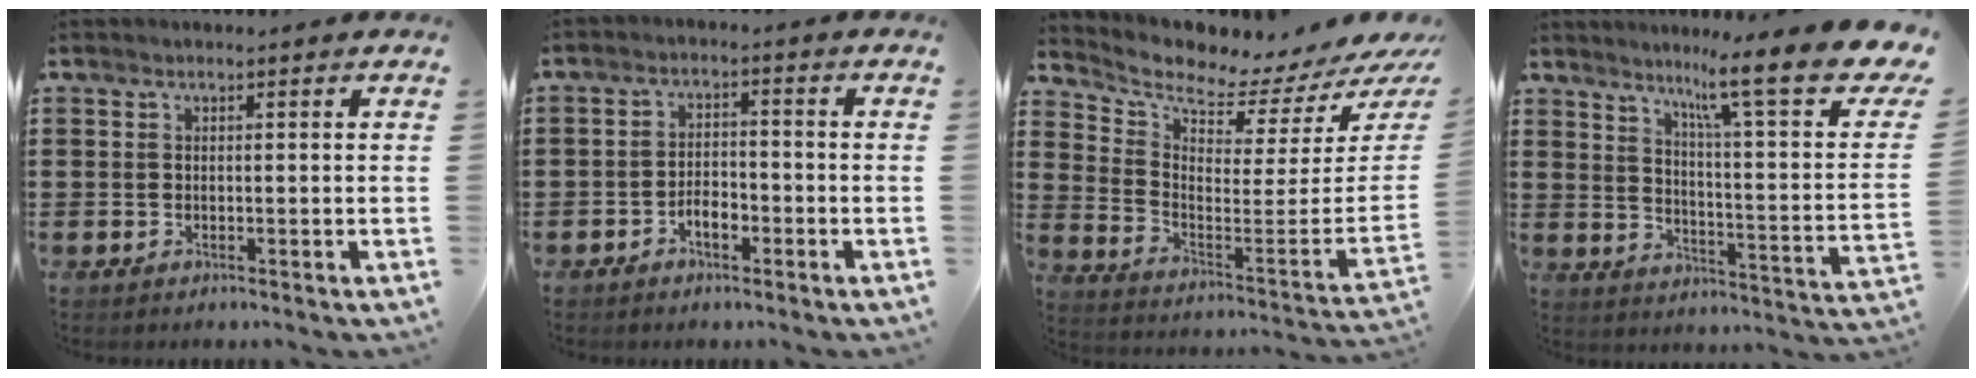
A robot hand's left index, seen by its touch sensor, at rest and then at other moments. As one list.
[{"total": 3.3, "force": [-1.9, 1.5, 2.3], "torque": [-0.042, 0.006, -0.038]}, {"total": 3.9, "force": [3.5, 0.6, 1.7], "torque": [-0.044, -0.064, 0.051]}, {"total": 12.6, "force": [9.2, 0.6, 8.6], "torque": [-0.144, -0.058, 0.139]}]